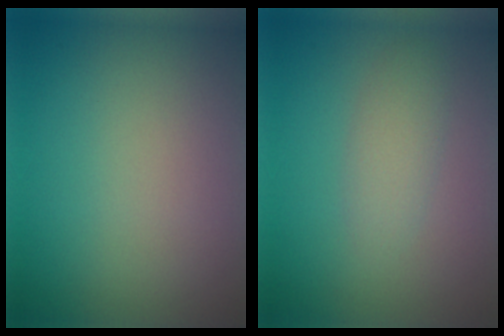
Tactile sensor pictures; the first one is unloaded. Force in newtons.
{"total": 2.0, "press": 2.0, "slide": 0.1}